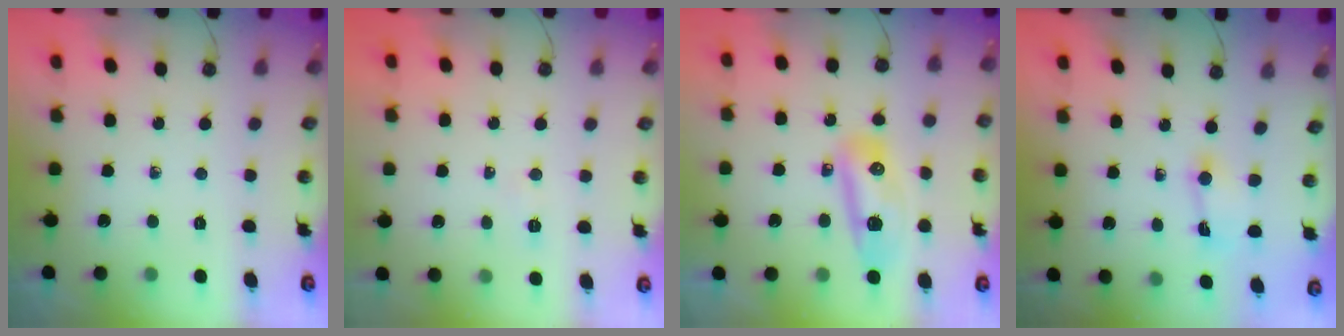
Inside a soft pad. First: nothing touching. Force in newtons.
{"total": 4.1, "press": 4.0, "slide": 0.4}
{"total": 10.2, "press": 10.0, "slide": 1.8}
{"total": 1.8, "press": 1.7, "slide": 0.5}